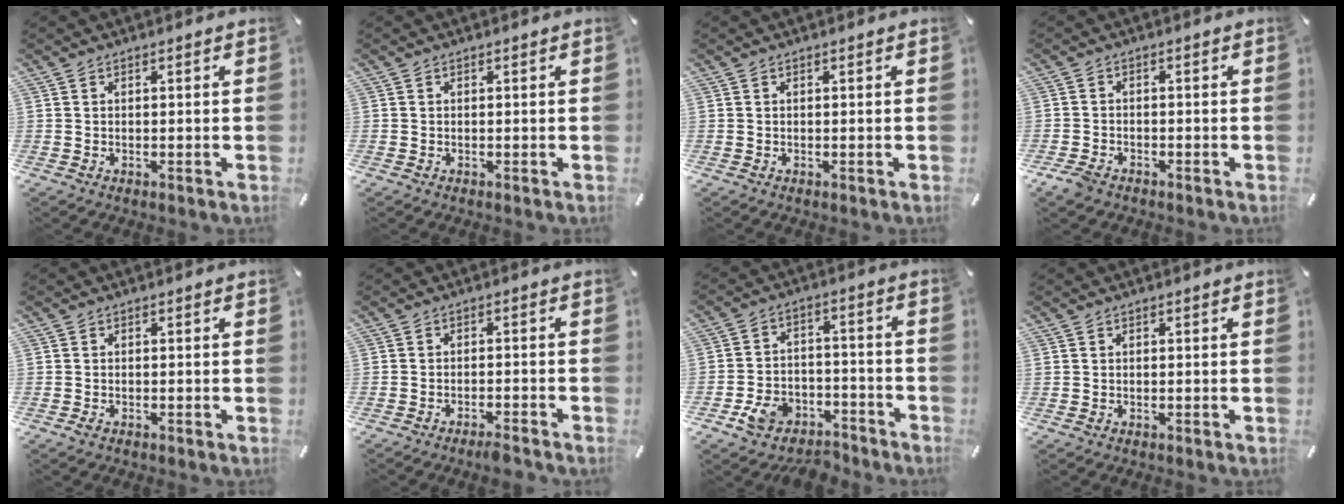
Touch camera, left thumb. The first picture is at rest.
{"total": 0.0}
{"total": 0.0}
{"total": 3.0, "force": [-2.3, 1.6, 1.2], "torque": [-0.039, 0.006, -0.051]}
{"total": 0.7, "force": [-0.4, 0.5, 0.2], "torque": [-0.003, 0.001, -0.009]}
{"total": 2.9, "force": [-2.5, 0.4, 1.4], "torque": [-0.022, 0.012, -0.046]}
{"total": 8.3, "force": [-5.8, 5.4, 2.5], "torque": [-0.038, 0.048, -0.101]}
{"total": 0.0}